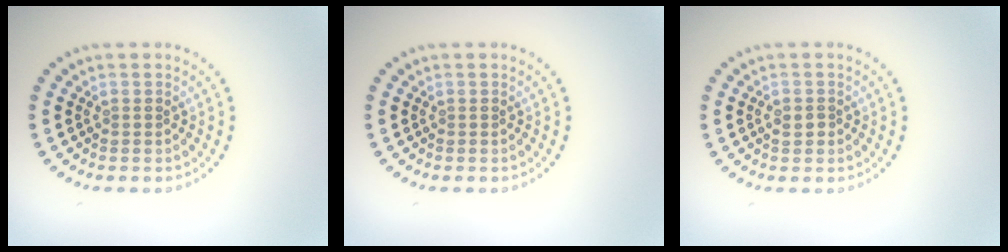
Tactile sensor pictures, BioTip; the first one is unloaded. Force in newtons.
{"total": 0.0}
{"total": 1.2, "press": 1.1, "slide": 0.3}